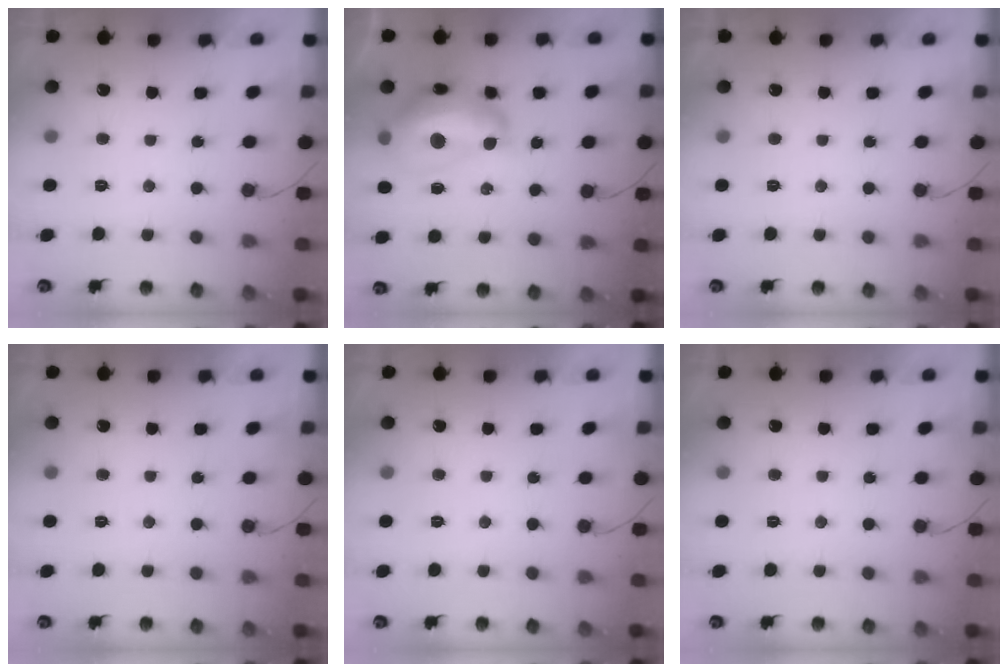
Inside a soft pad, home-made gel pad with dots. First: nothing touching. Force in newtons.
{"total": 16.2, "press": 16.2, "slide": 1.1}
{"total": 0.0}
{"total": 0.0}
{"total": 0.0}
{"total": 0.0}